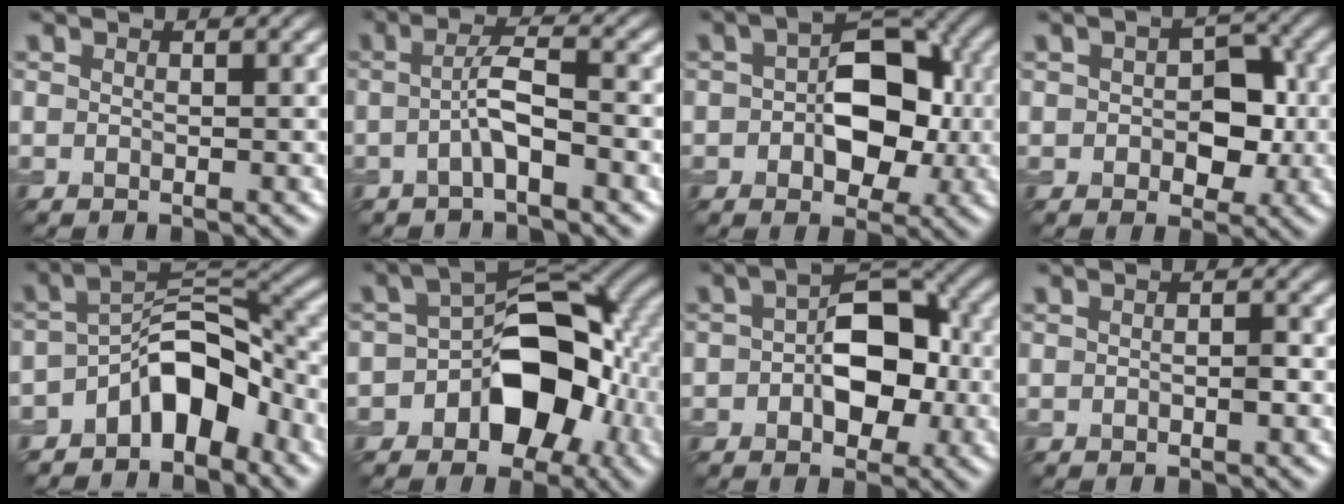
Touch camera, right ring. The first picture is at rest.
{"total": 2.6, "force": [-0.6, 0.2, 2.5], "torque": [-0.050, 0.013, -0.016]}
{"total": 7.5, "force": [0.0, 4.7, 5.8], "torque": [-0.078, 0.011, -0.004]}
{"total": 4.6, "force": [0.1, 3.0, 3.5], "torque": [-0.045, 0.001, 0.004]}
{"total": 6.7, "force": [-3.6, 3.2, 4.6], "torque": [-0.063, 0.015, -0.071]}
{"total": 9.5, "force": [-2.7, 6.0, 6.8], "torque": [-0.088, 0.013, -0.049]}
{"total": 6.7, "force": [-0.2, 4.1, 5.3], "torque": [-0.076, 0.011, -0.008]}
{"total": 0.7, "force": [0.1, 0.1, 0.7], "torque": [-0.014, 0.004, 0.004]}